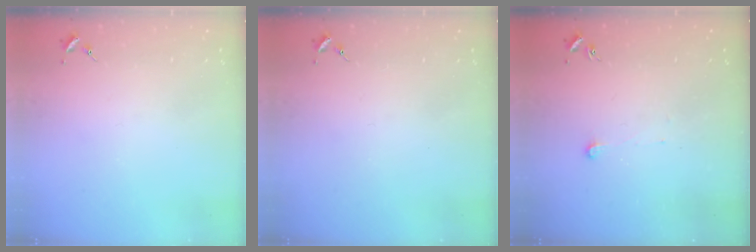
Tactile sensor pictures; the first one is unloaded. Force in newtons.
{"total": 0.0}
{"total": 3.7, "press": 3.6, "slide": 0.3}